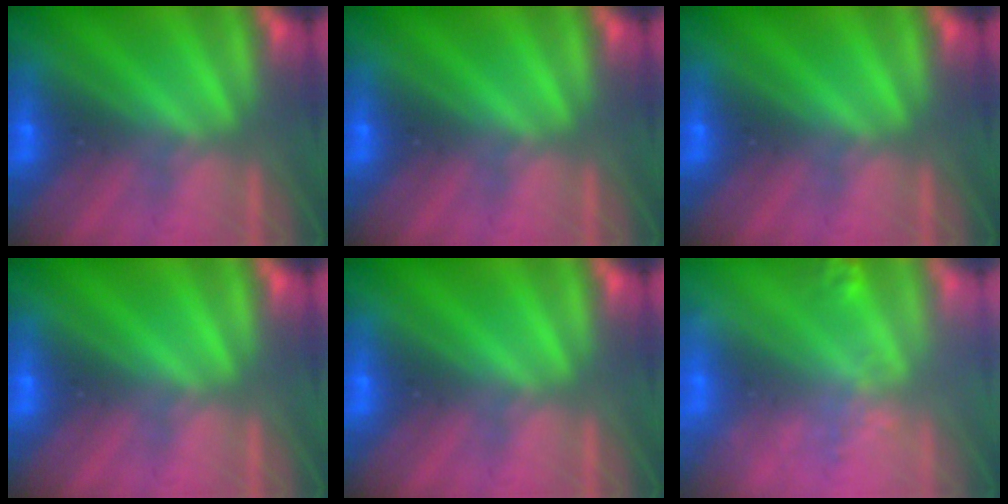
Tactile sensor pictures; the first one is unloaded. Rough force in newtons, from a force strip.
{"total": 0.0}
{"total": 0.0}
{"total": 0.0}
{"total": 0.0}
{"total": 2.4}